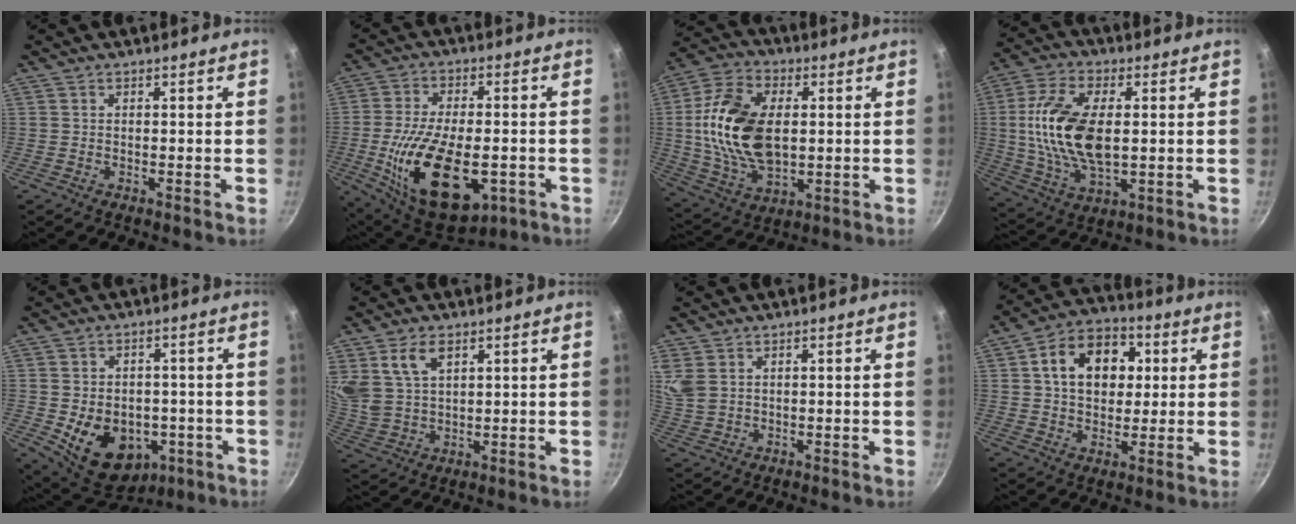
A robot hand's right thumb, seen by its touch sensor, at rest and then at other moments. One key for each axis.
{"total": 21.7, "fx": -5.4, "fy": 11.2, "fz": 17.8, "tx": -0.301, "ty": 0.008, "tz": -0.076}
{"total": 19.6, "fx": 1.6, "fy": 12.0, "fz": 15.4, "tx": -0.277, "ty": 0.001, "tz": 0.029}
{"total": 17.3, "fx": 1.3, "fy": 9.2, "fz": 14.6, "tx": -0.277, "ty": 0.003, "tz": 0.022}
{"total": 15.2, "fx": -3.9, "fy": 11.3, "fz": 9.5, "tx": -0.121, "ty": 0.006, "tz": -0.035}
{"total": 8.6, "fx": 4.2, "fy": 5.3, "fz": 5.3, "tx": -0.086, "ty": -0.020, "tz": 0.095}
{"total": 5.1, "fx": 2.1, "fy": 3.6, "fz": 3.1, "tx": -0.056, "ty": -0.008, "tz": 0.050}
{"total": 14.4, "fx": 3.2, "fy": 10.5, "fz": 9.2, "tx": -0.111, "ty": 0.016, "tz": 0.040}